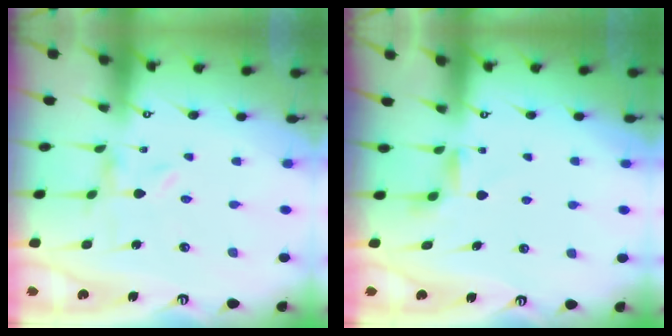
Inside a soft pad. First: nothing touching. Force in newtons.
{"total": 3.7, "press": 3.6, "slide": 0.5}